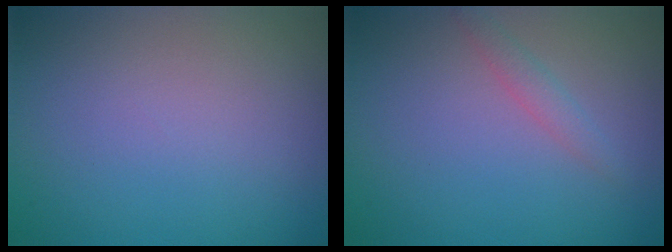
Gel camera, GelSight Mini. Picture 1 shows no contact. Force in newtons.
{"total": 1.3, "press": 1.3, "slide": 0.0}